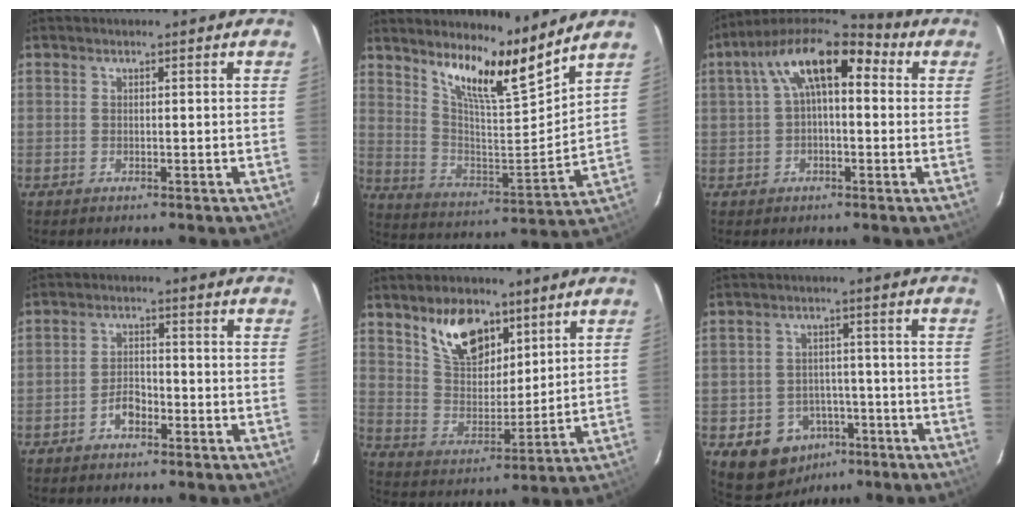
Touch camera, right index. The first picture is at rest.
{"total": 14.2, "force": [11.2, 1.3, 8.6], "torque": [-0.143, -0.021, 0.205]}
{"total": 13.4, "force": [3.6, 6.2, 11.4], "torque": [-0.203, 0.043, 0.049]}
{"total": 3.7, "force": [-2.5, 1.9, 1.9], "torque": [-0.044, 0.010, -0.042]}
{"total": 12.8, "force": [8.0, 7.0, 7.3], "torque": [-0.126, 0.010, 0.154]}
{"total": 10.6, "force": [-5.6, 8.3, 3.4], "torque": [-0.083, 0.021, -0.057]}